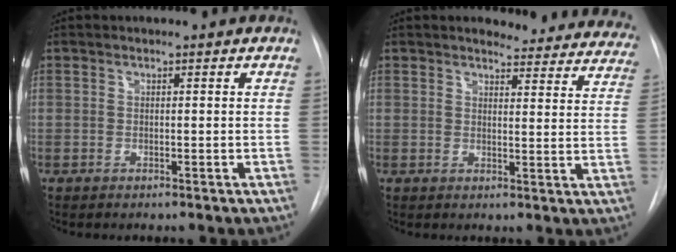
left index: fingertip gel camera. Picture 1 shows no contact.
{"total": 16.7, "force": [15.9, 4.0, 3.4], "torque": [-0.005, -0.063, 0.153]}